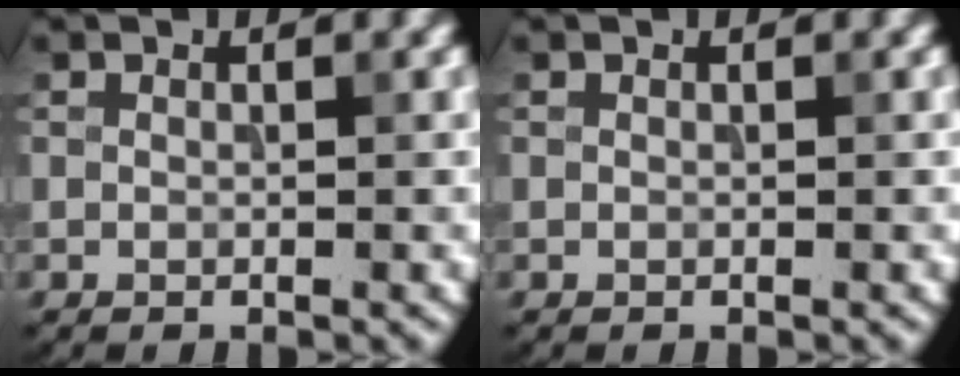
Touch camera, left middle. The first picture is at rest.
{"total": 0.0}